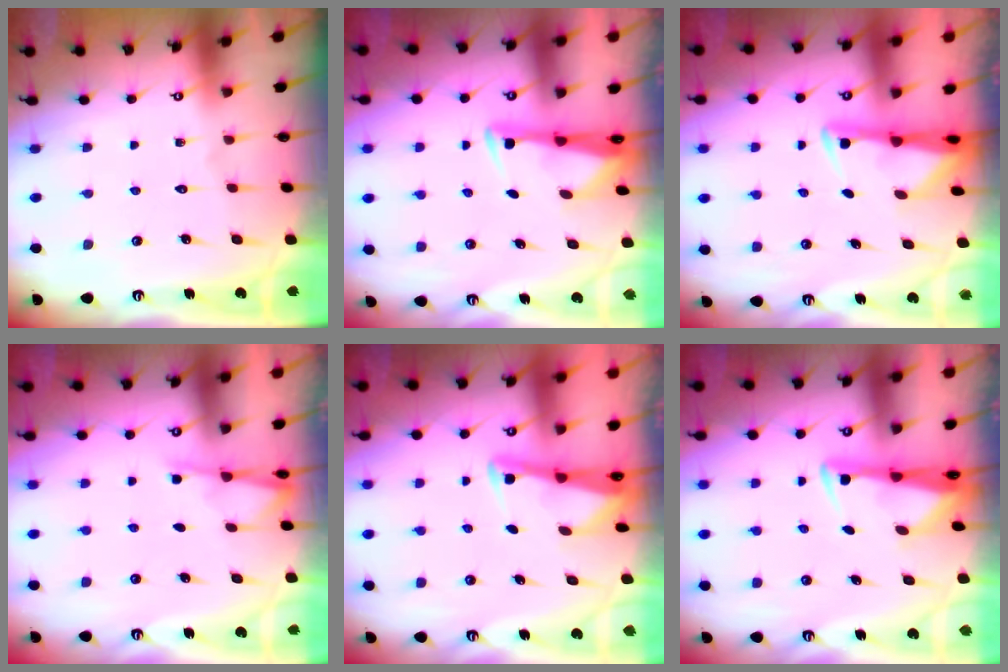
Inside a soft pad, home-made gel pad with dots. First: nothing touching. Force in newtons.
{"total": 3.1, "press": 3.0, "slide": 0.9}
{"total": 3.0, "press": 3.0, "slide": 0.5}
{"total": 2.7, "press": 2.7, "slide": 0.5}
{"total": 2.8, "press": 2.8, "slide": 0.2}
{"total": 2.9, "press": 2.8, "slide": 0.9}